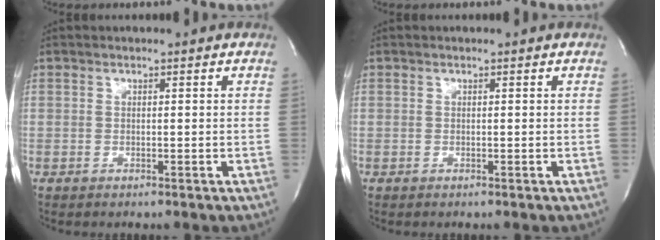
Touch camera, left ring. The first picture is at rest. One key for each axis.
{"total": 0.0}